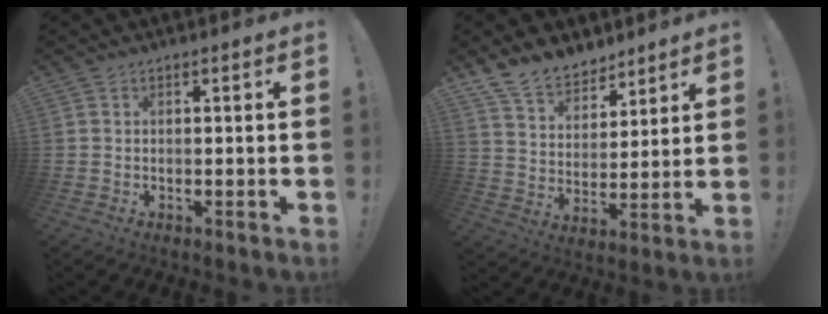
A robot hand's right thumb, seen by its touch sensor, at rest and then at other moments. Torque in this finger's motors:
{"motor_torque": [0.73, 1.31, 0.78, 0.68, 0.01]}